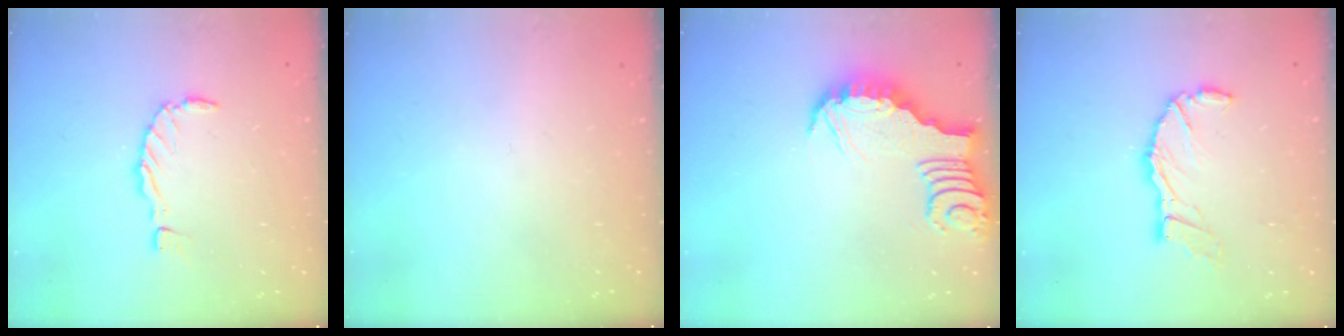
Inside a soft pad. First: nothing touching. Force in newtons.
{"total": 0.0}
{"total": 3.7, "press": 3.7, "slide": 0.1}
{"total": 11.3, "press": 11.2, "slide": 1.4}